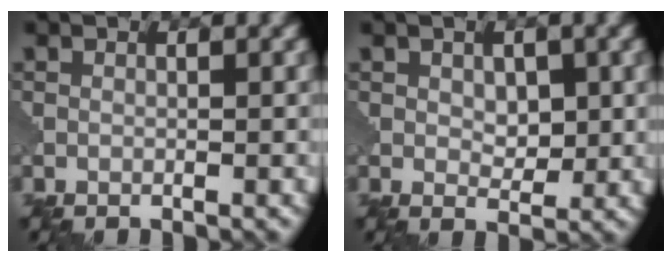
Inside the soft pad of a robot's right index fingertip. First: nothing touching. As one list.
[{"total": 2.4, "force": [0.4, 1.6, 1.8], "torque": [-0.027, -0.005, 0.009]}]